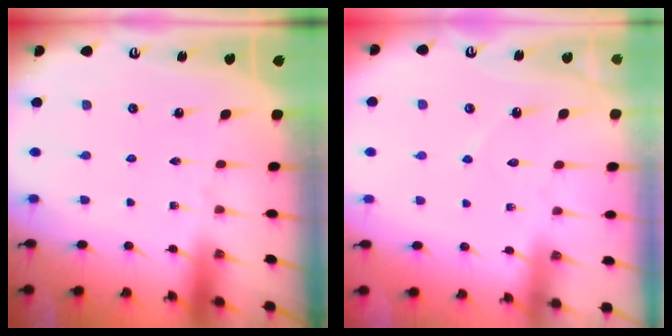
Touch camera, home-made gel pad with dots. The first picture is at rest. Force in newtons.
{"total": 3.6, "press": 3.6, "slide": 0.0}